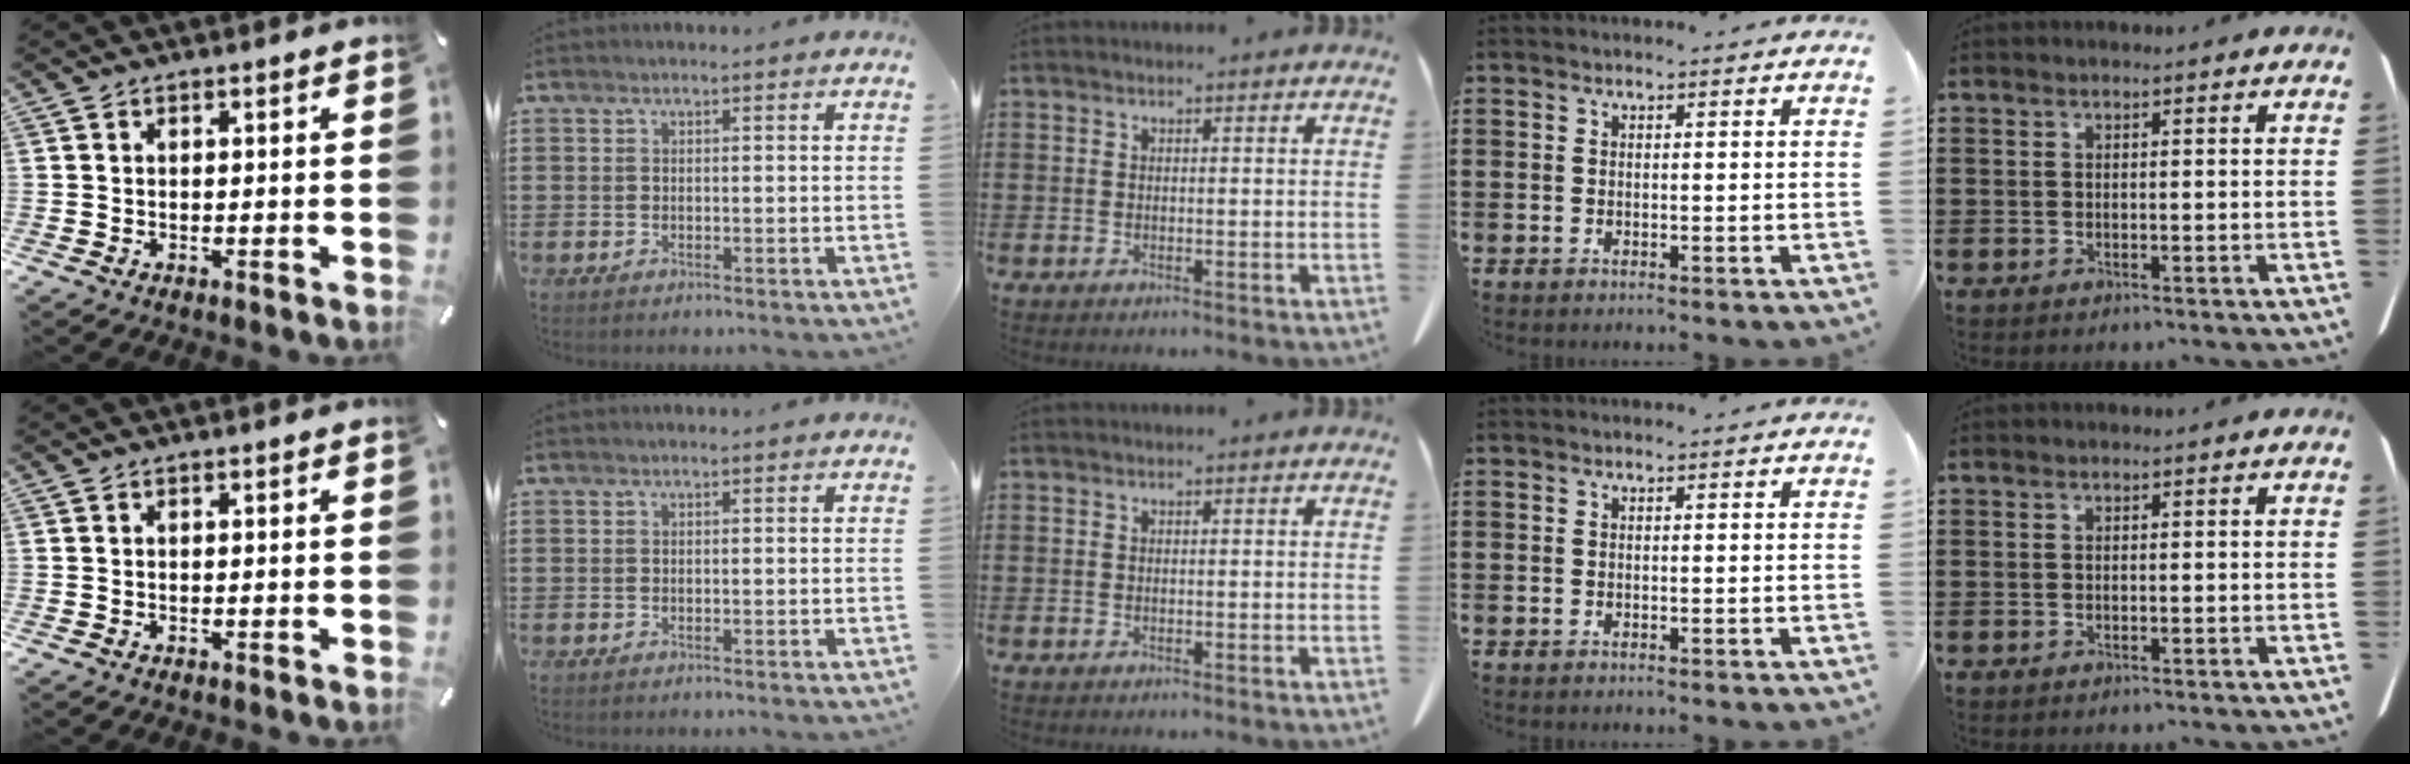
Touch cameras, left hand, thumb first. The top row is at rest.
{}